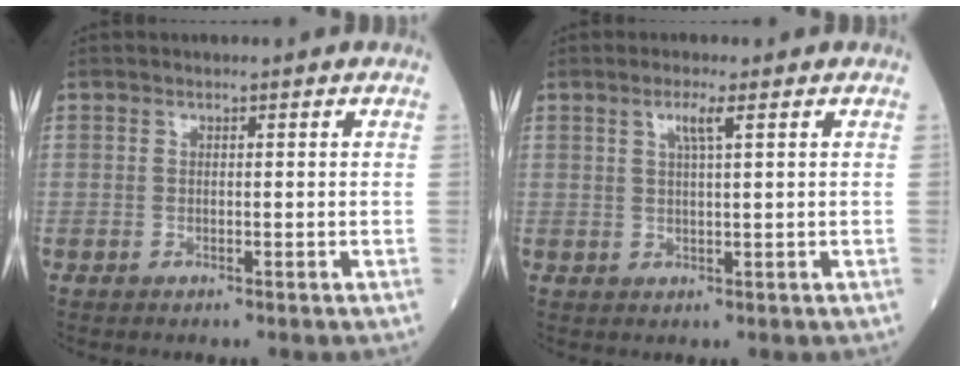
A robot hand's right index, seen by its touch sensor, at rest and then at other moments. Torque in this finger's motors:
{"motor_torque": [0.27, 0.21, 0.18, 0.05]}